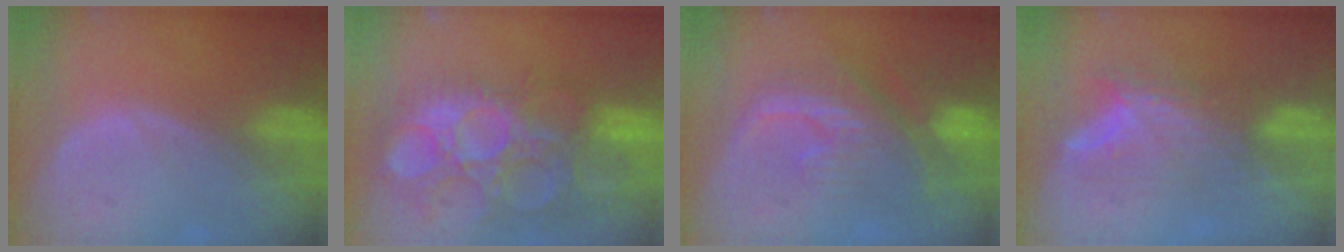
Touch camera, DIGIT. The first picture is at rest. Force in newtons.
{"total": 14.5, "press": 12.8, "slide": 6.9}
{"total": 10.2, "press": 8.9, "slide": 5.0}
{"total": 8.1, "press": 6.8, "slide": 4.5}